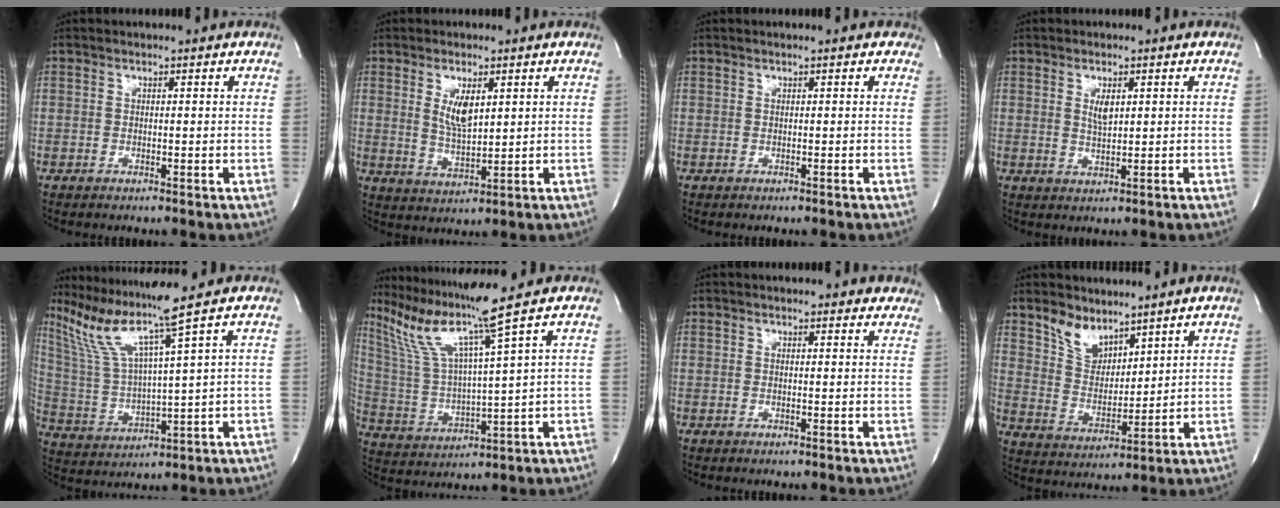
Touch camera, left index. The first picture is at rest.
{"total": 5.1, "force": [1.6, 1.6, 4.5], "torque": [-0.089, -0.005, 0.037]}
{"total": 1.1, "force": [0.7, 0.4, 0.8], "torque": [-0.009, 0.005, 0.002]}
{"total": 2.4, "force": [0.6, 0.7, 2.1], "torque": [-0.042, -0.002, 0.015]}
{"total": 10.4, "force": [7.6, -3.4, 6.2], "torque": [-0.125, -0.011, 0.156]}
{"total": 11.5, "force": [8.5, -3.7, 6.9], "torque": [-0.137, -0.016, 0.170]}
{"total": 5.0, "force": [4.5, 1.3, 1.9], "torque": [-0.014, 0.005, 0.038]}
{"total": 6.0, "force": [4.9, 2.5, 2.3], "torque": [-0.049, -0.001, 0.110]}